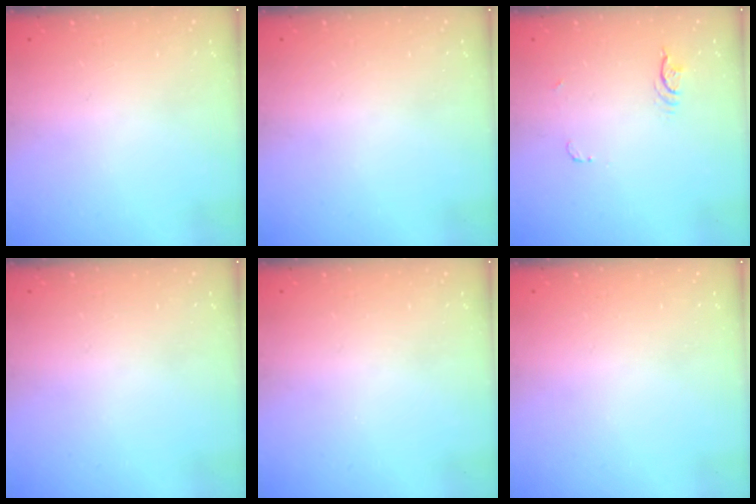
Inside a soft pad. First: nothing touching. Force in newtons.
{"total": 0.0}
{"total": 3.9, "press": 3.5, "slide": 1.7}
{"total": 0.0}
{"total": 0.0}
{"total": 0.0}